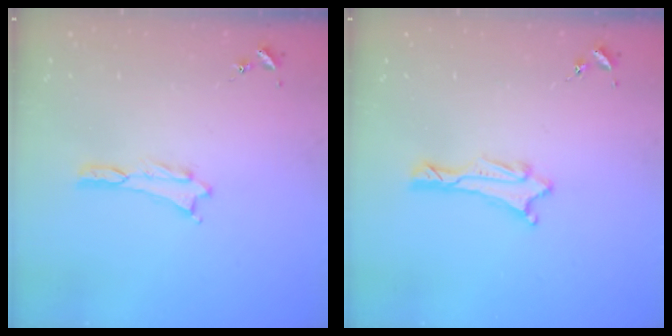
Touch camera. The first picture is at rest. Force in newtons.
{"total": 1.5, "press": 1.5, "slide": 0.2}